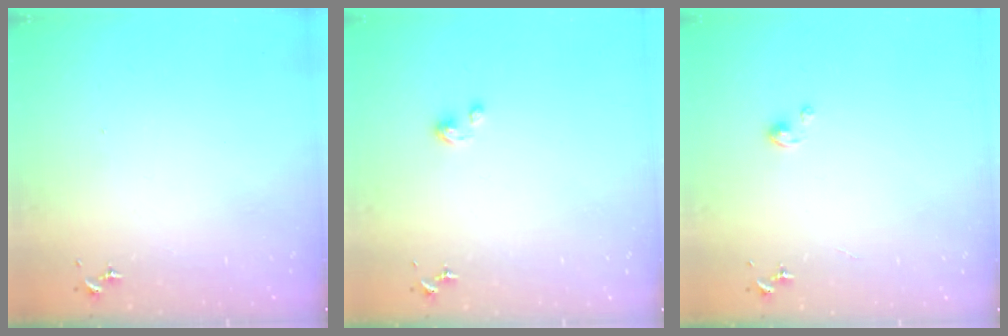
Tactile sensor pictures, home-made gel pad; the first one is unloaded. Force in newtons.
{"total": 3.3, "press": 3.3, "slide": 0.3}
{"total": 1.1, "press": 1.1, "slide": 0.3}